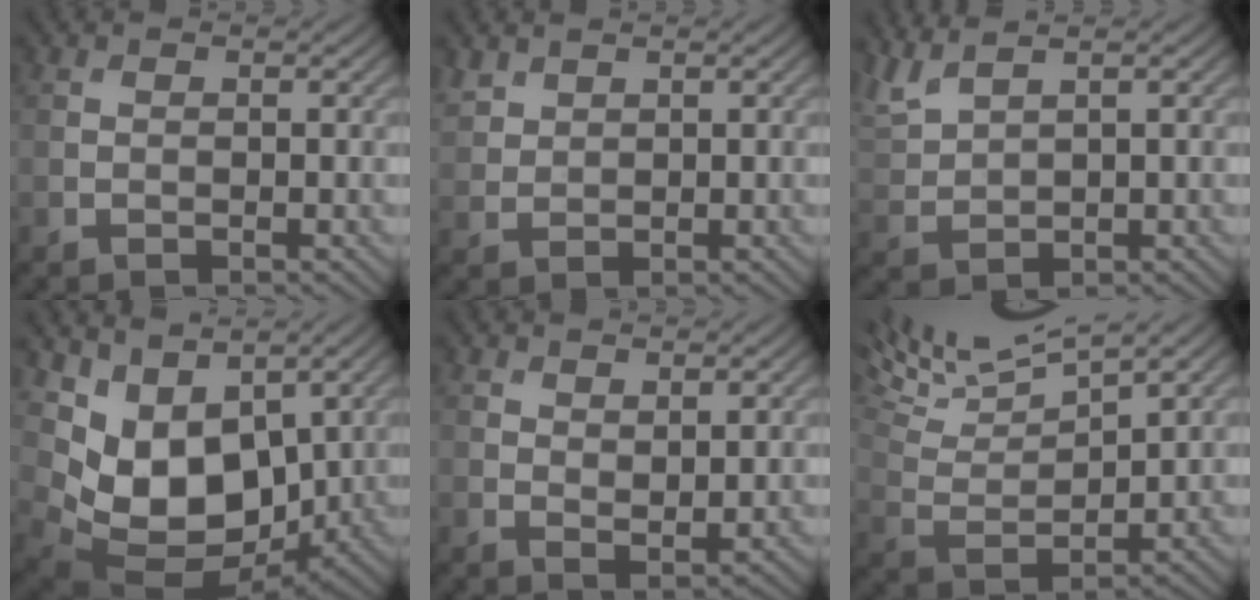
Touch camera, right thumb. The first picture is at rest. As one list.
[{"total": 2.4, "force": [1.8, 1.4, 0.8], "torque": [-0.025, 0.003, 0.044]}, {"total": 4.7, "force": [3.6, 1.1, 2.7], "torque": [-0.082, 0.017, 0.081]}, {"total": 10.1, "force": [2.9, 6.7, 7.0], "torque": [-0.161, -0.023, 0.065]}, {"total": 1.9, "force": [1.4, 0.8, 1.1], "torque": [-0.020, -0.008, 0.030]}, {"total": 12.5, "force": [9.3, 2.7, 7.9], "torque": [-0.159, 0.016, 0.148]}]